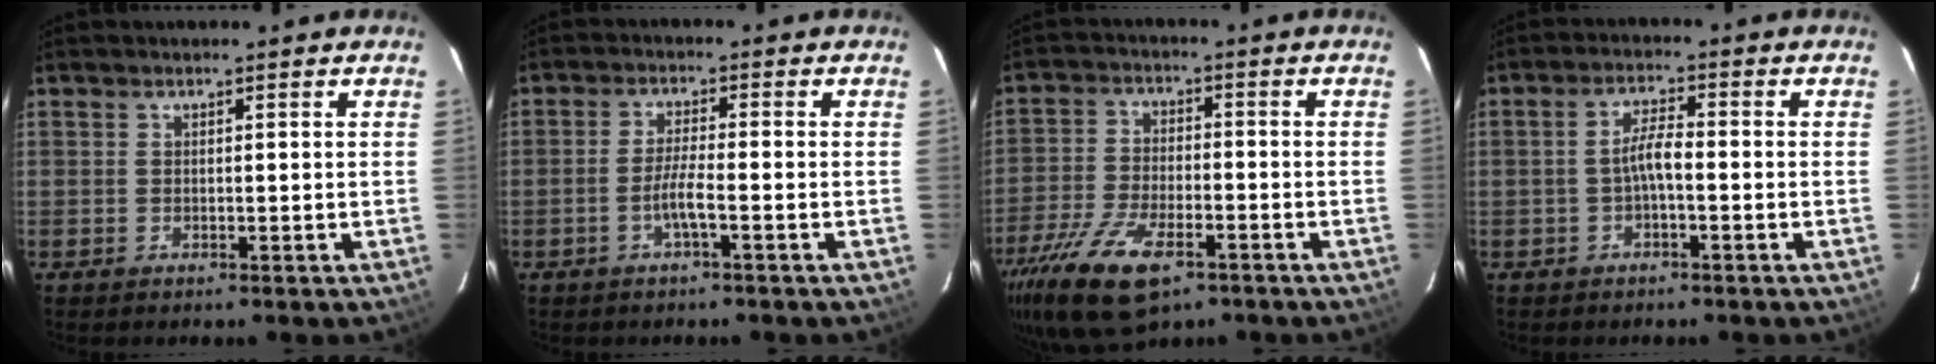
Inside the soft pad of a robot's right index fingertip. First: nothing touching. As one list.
[{"total": 3.5, "force": [-1.8, -0.2, 3.0], "torque": [-0.062, -0.002, -0.034]}, {"total": 16.0, "force": [-9.6, 6.8, 10.9], "torque": [-0.242, -0.041, -0.177]}, {"total": 3.4, "force": [-1.1, 0.7, 3.1], "torque": [-0.063, 0.009, -0.022]}]